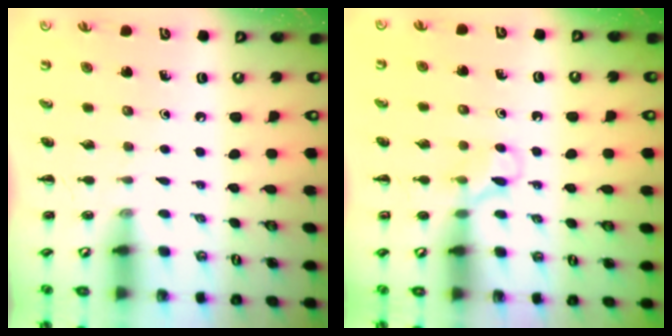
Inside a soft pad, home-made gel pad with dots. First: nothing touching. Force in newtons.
{"total": 5.6, "press": 5.3, "slide": 1.8}